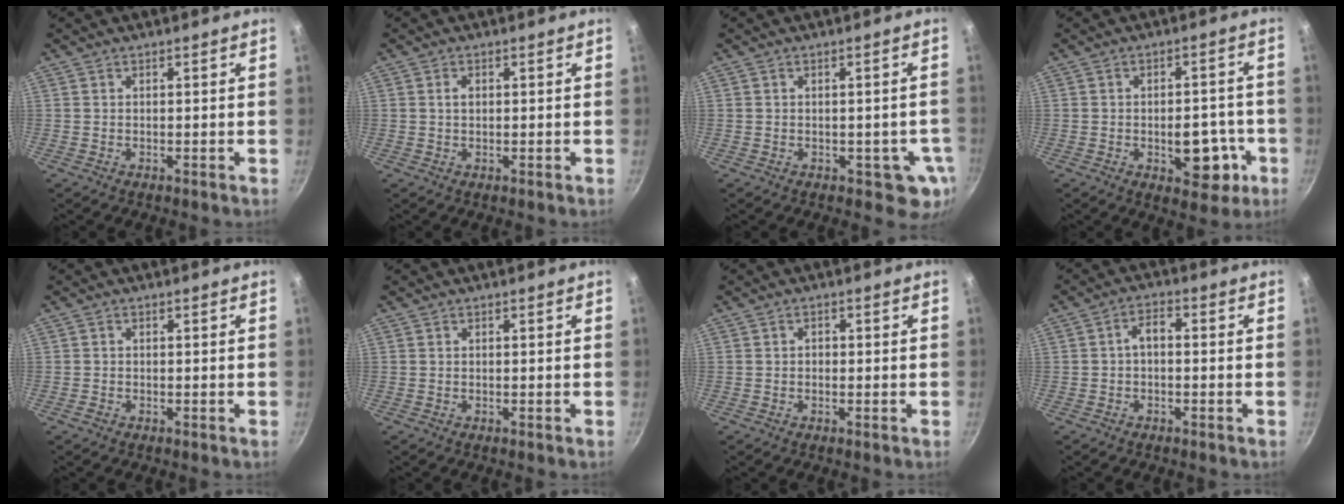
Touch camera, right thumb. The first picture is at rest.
{"total": 1.5, "force": [0.2, 1.0, 1.1], "torque": [-0.016, 0.003, 0.005]}
{"total": 5.1, "force": [-1.1, 3.5, 3.5], "torque": [-0.010, 0.009, -0.009]}
{"total": 9.9, "force": [-2.9, 5.7, 7.5], "torque": [-0.064, 0.019, -0.031]}
{"total": 0.9, "force": [-0.5, 0.7, 0.2], "torque": [-0.005, 0.003, -0.010]}
{"total": 0.0}
{"total": 1.1, "force": [-0.2, 0.9, 0.6], "torque": [-0.008, 0.004, -0.004]}
{"total": 3.3, "force": [-0.5, 1.9, 2.7], "torque": [-0.042, 0.019, -0.013]}